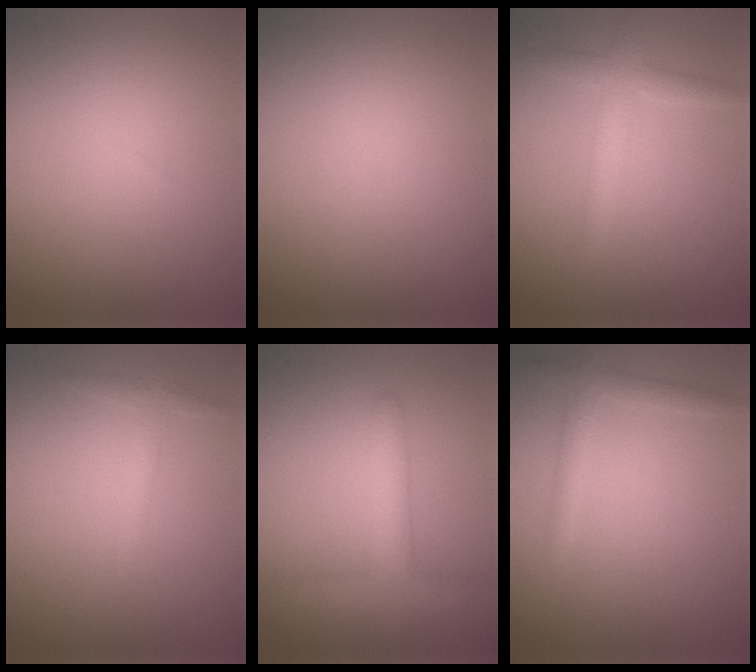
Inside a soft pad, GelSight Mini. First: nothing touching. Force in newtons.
{"total": 0.0}
{"total": 2.7, "press": 2.7, "slide": 0.1}
{"total": 1.5, "press": 1.5, "slide": 0.1}
{"total": 3.8, "press": 3.8, "slide": 0.2}
{"total": 1.9, "press": 1.9, "slide": 0.1}